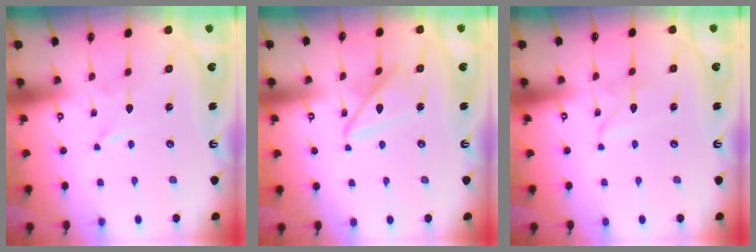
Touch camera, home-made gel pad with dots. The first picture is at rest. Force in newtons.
{"total": 10.2, "press": 10.2, "slide": 0.7}
{"total": 2.5, "press": 2.4, "slide": 0.3}